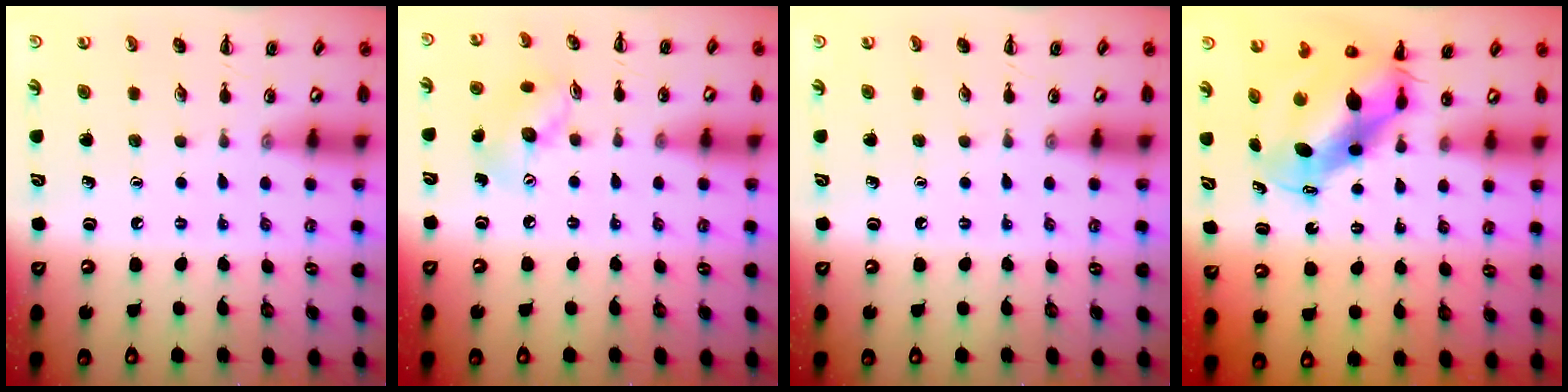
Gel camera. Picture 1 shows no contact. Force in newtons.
{"total": 8.0, "press": 8.0, "slide": 0.4}
{"total": 0.0}
{"total": 7.8, "press": 7.6, "slide": 1.8}